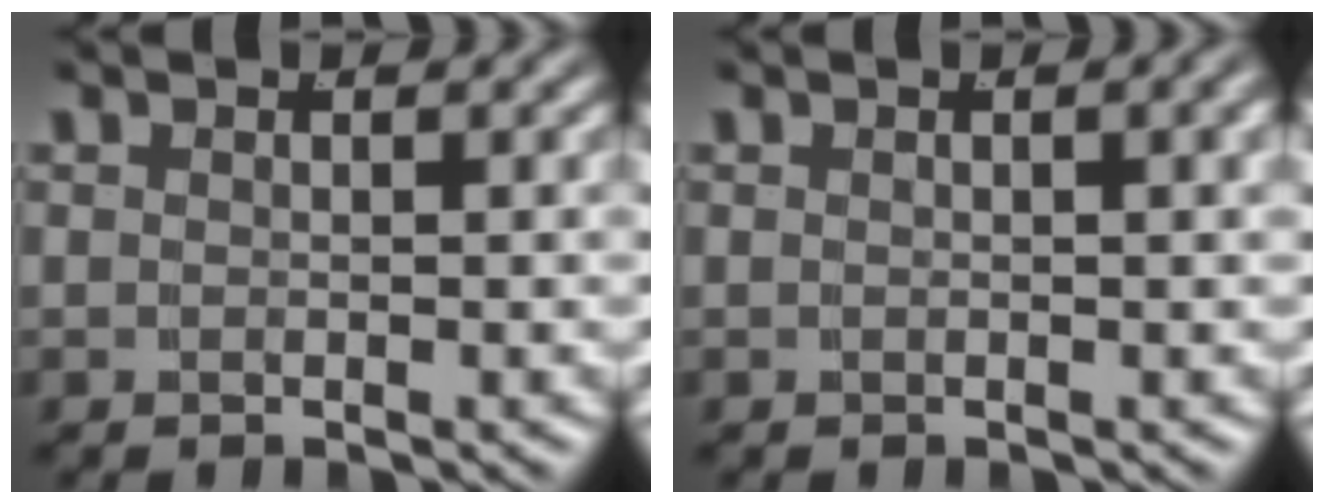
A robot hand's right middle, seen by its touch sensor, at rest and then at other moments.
{"total": 0.9, "force": [0.2, -0.1, 0.9], "torque": [-0.011, 0.003, 0.005]}